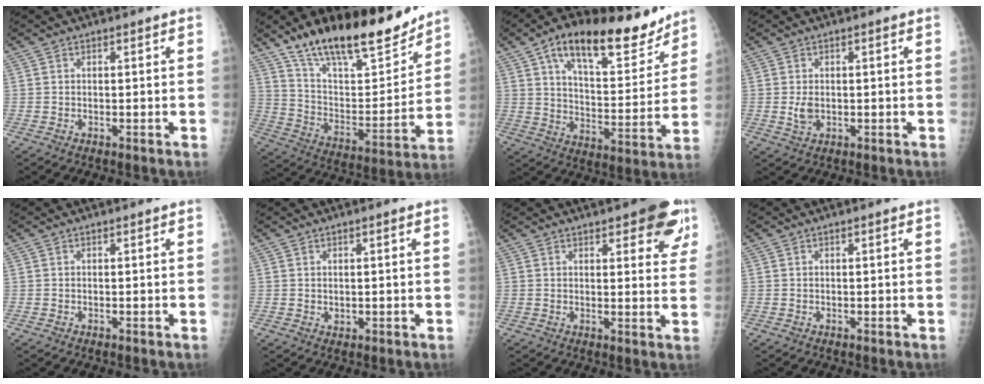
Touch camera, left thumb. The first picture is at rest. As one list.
[{"total": 24.0, "force": [18.3, 8.0, 13.4], "torque": [-0.181, -0.084, 0.304]}, {"total": 20.8, "force": [14.1, 8.2, 13.0], "torque": [-0.158, -0.049, 0.226]}, {"total": 2.7, "force": [-0.1, 1.8, 2.1], "torque": [-0.035, -0.003, 0.002]}, {"total": 0.0}, {"total": 1.1, "force": [0.2, 0.7, 0.8], "torque": [-0.008, -0.003, 0.007]}, {"total": 10.7, "force": [6.3, 3.7, 7.8], "torque": [-0.057, -0.023, 0.070]}, {"total": 0.0}]